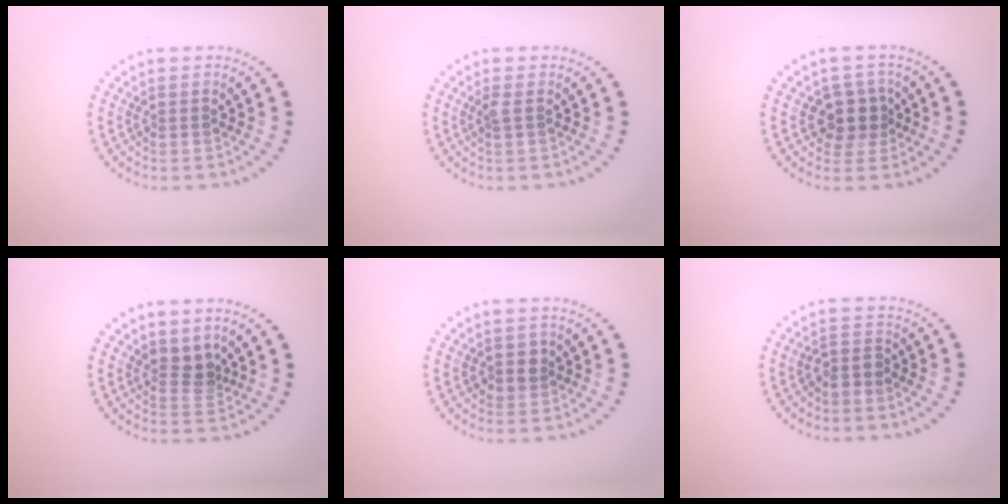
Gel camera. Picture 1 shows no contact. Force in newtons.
{"total": 0.7, "press": 0.6, "slide": 0.3}
{"total": 2.9, "press": 2.7, "slide": 1.1}
{"total": 2.2, "press": 1.7, "slide": 1.4}
{"total": 1.7, "press": 1.6, "slide": 0.7}
{"total": 1.5, "press": 1.2, "slide": 0.9}